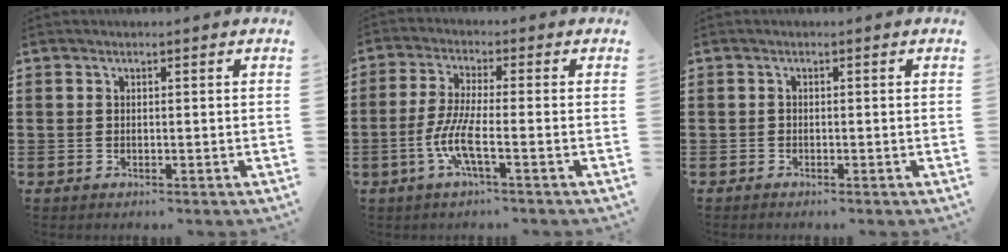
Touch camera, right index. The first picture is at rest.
{"total": 6.7, "force": [-2.6, 0.9, 6.2], "torque": [-0.147, -0.018, -0.057]}
{"total": 0.5, "force": [-0.5, 0.1, 0.0], "torque": [-0.002, 0.000, -0.010]}